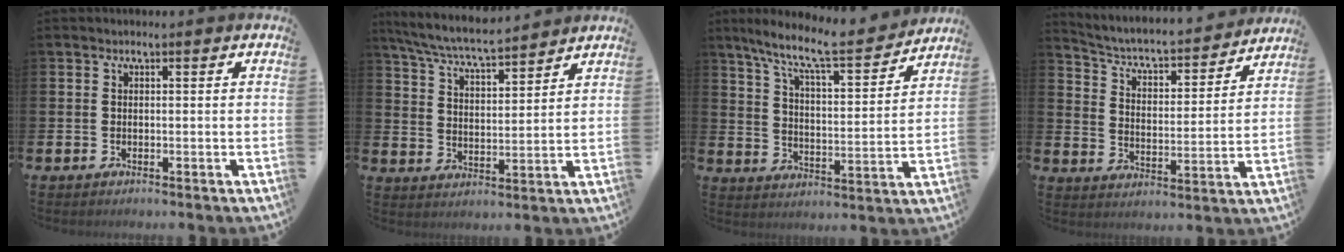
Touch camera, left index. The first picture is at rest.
{"total": 7.0, "force": [6.7, 0.5, 2.1], "torque": [-0.066, -0.039, 0.117]}
{"total": 9.5, "force": [8.4, 1.2, 4.3], "torque": [-0.113, -0.055, 0.141]}
{"total": 5.0, "force": [4.5, 1.3, 1.7], "torque": [-0.064, -0.041, 0.067]}